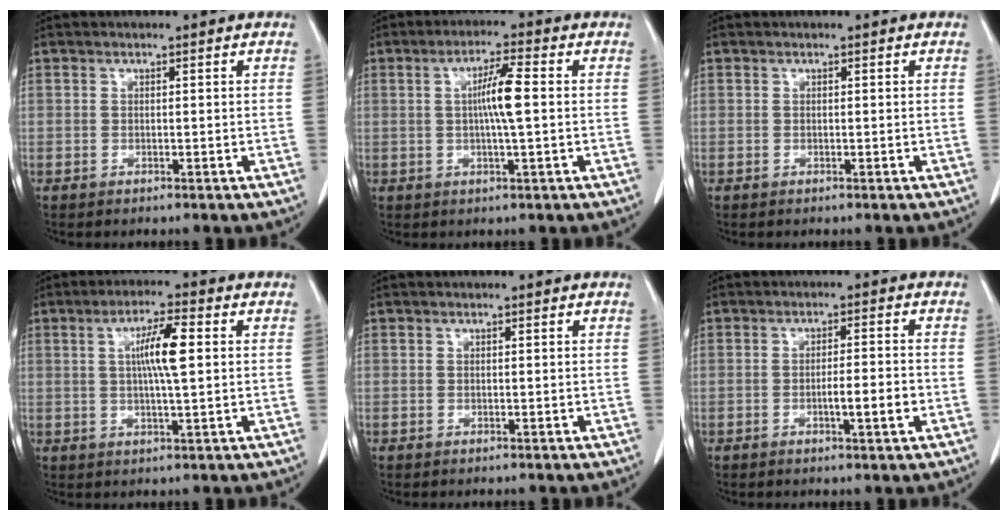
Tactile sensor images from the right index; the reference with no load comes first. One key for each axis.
{"total": 5.7, "fx": 0.3, "fy": 0.0, "fz": 5.7, "tx": -0.105, "ty": 0.001, "tz": 0.003}
{"total": 0.0}
{"total": 6.8, "fx": 1.2, "fy": 0.4, "fz": 6.7, "tx": -0.119, "ty": 0.003, "tz": 0.019}
{"total": 0.0}
{"total": 4.4, "fx": -1.3, "fy": 0.3, "fz": 4.1, "tx": -0.063, "ty": -0.002, "tz": -0.019}